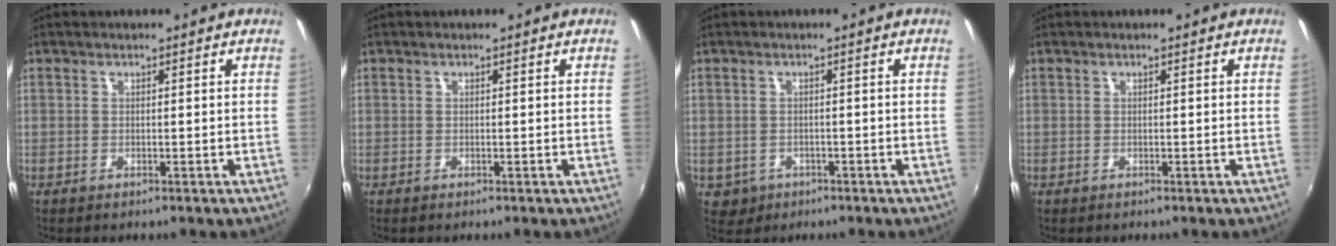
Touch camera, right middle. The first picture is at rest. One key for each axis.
{"total": 0.0}
{"total": 3.5, "fx": -1.1, "fy": 3.1, "fz": 1.1, "tx": -0.030, "ty": -0.002, "tz": -0.008}
{"total": 0.0}